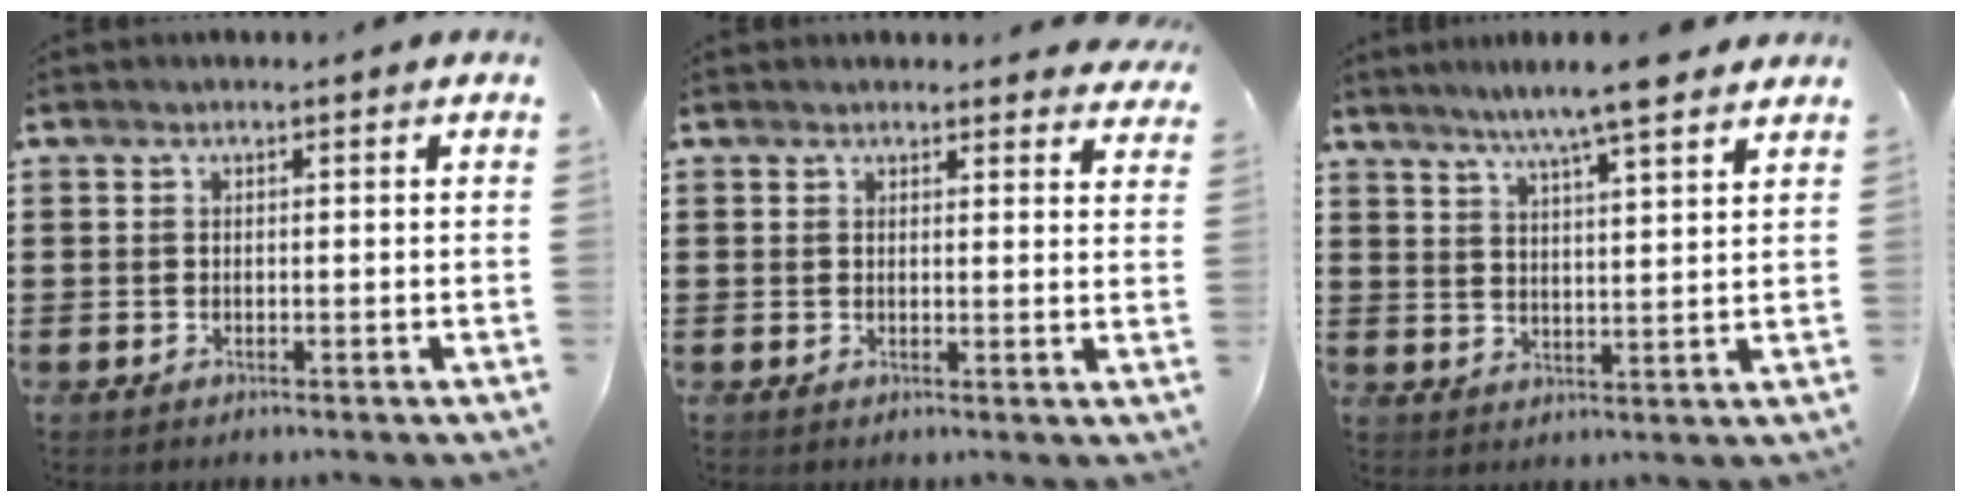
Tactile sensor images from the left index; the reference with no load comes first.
{"total": 2.2, "force": [2.2, 0.4, 0.3], "torque": [-0.003, -0.005, 0.040]}
{"total": 6.7, "force": [5.7, -0.1, 3.7], "torque": [-0.086, -0.016, 0.098]}